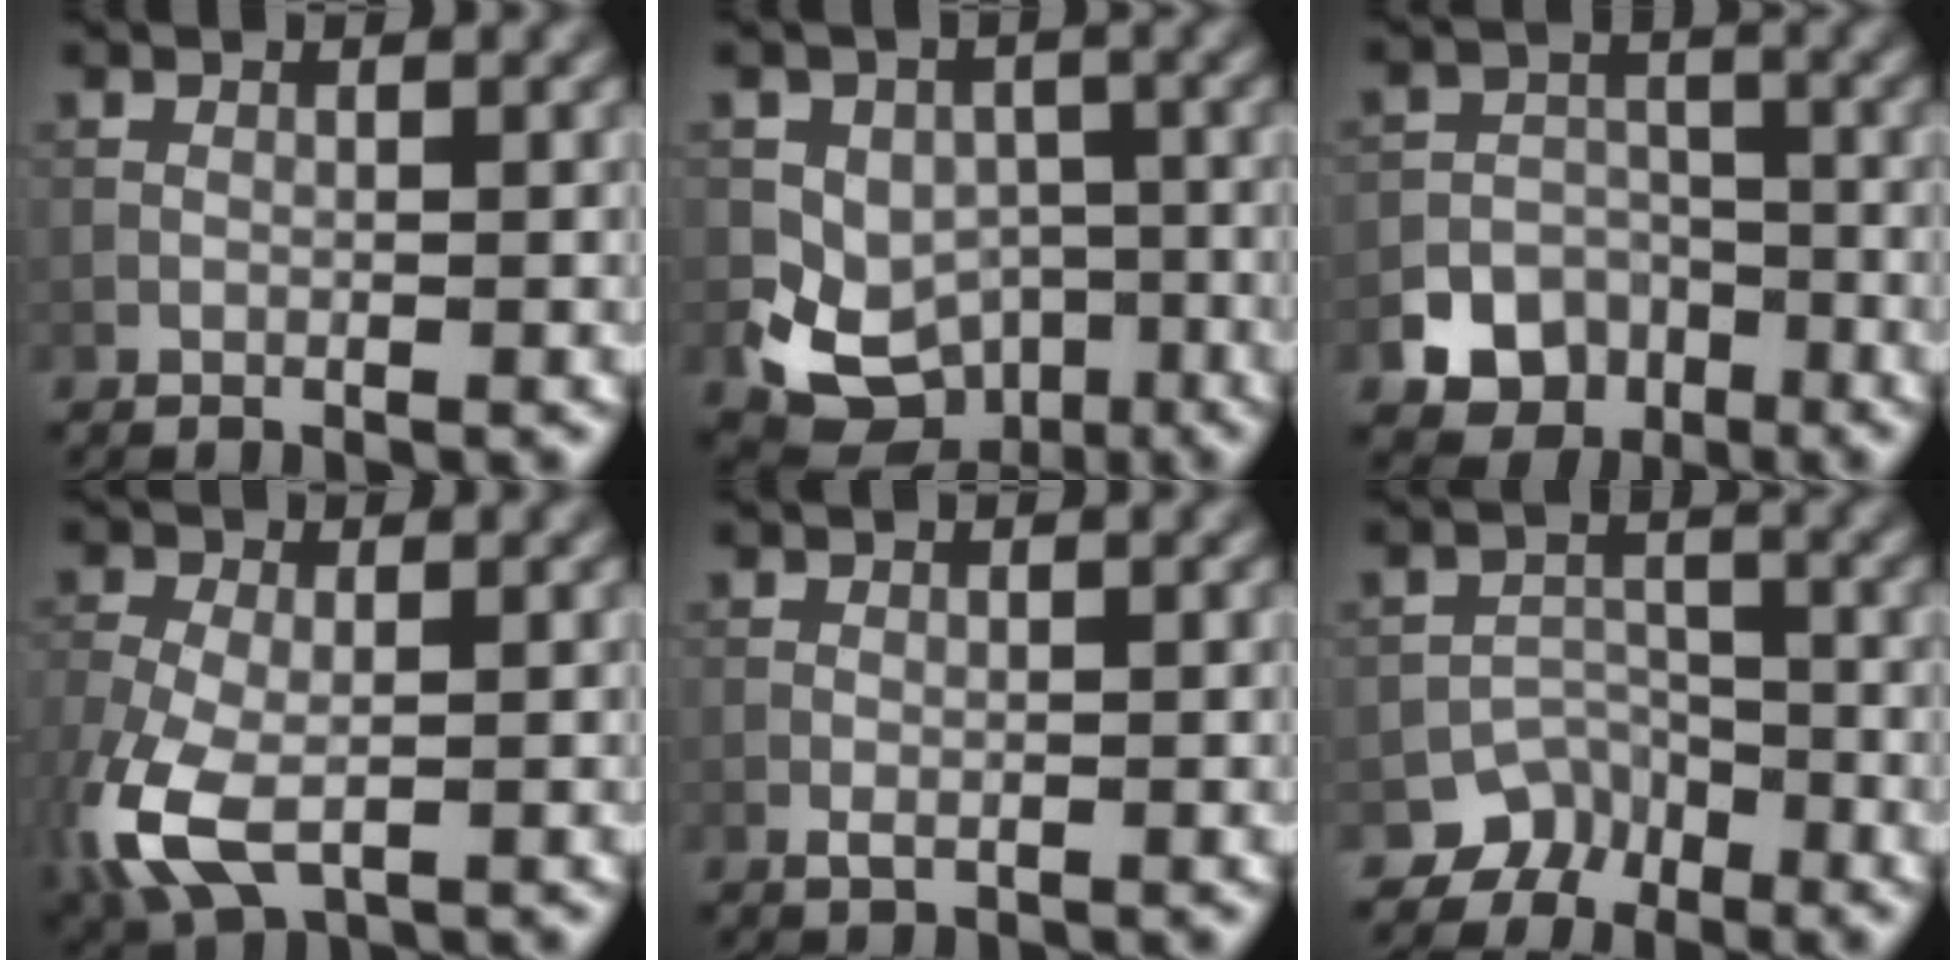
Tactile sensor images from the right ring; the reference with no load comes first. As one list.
[{"total": 7.5, "force": [-2.5, 6.2, 3.5], "torque": [-0.044, -0.002, -0.050]}, {"total": 7.5, "force": [-4.4, 5.9, 1.6], "torque": [-0.002, -0.020, -0.086]}, {"total": 8.0, "force": [-2.8, 4.5, 6.0], "torque": [-0.161, -0.022, -0.058]}, {"total": 0.7, "force": [-0.1, 0.5, 0.5], "torque": [-0.011, -0.001, -0.001]}, {"total": 3.5, "force": [-2.5, 2.4, 0.2], "torque": [0.015, 0.000, -0.036]}]